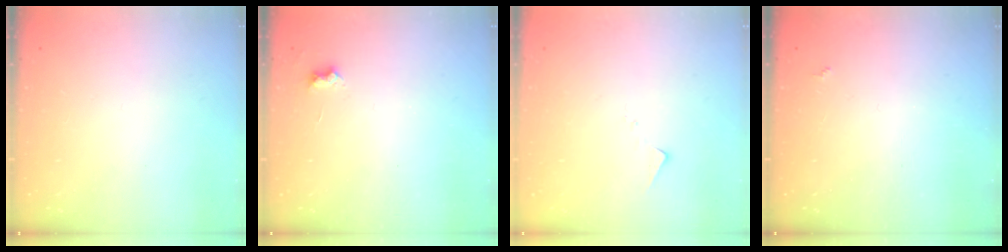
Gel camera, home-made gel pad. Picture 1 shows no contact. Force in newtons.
{"total": 3.9, "press": 3.9, "slide": 0.5}
{"total": 7.3, "press": 7.3, "slide": 0.2}
{"total": 1.4, "press": 1.3, "slide": 0.4}